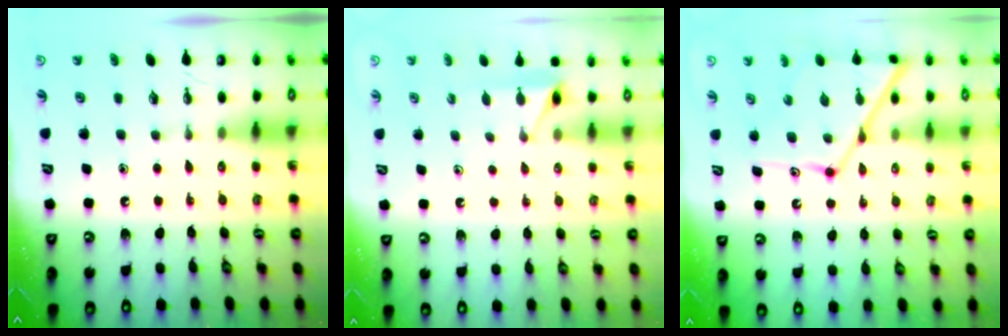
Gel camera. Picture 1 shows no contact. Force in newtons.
{"total": 3.7, "press": 3.7, "slide": 0.3}
{"total": 14.2, "press": 14.1, "slide": 1.4}